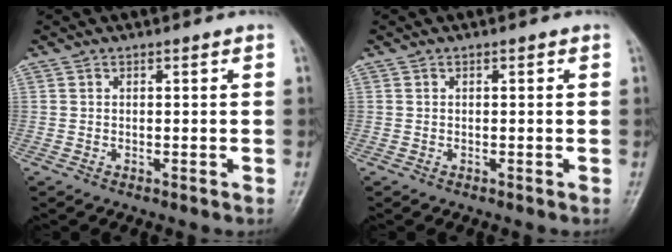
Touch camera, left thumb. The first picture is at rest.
{"total": 0.0}